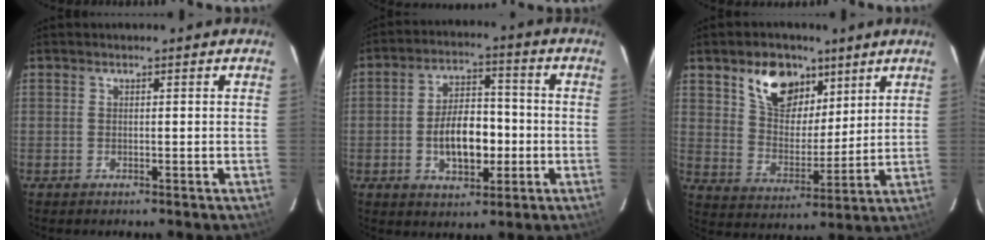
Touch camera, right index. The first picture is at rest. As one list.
[{"total": 10.5, "force": [-2.4, 5.8, 8.5], "torque": [-0.157, 0.015, -0.030]}, {"total": 12.9, "force": [7.5, 7.8, 6.9], "torque": [-0.121, 0.017, 0.140]}]